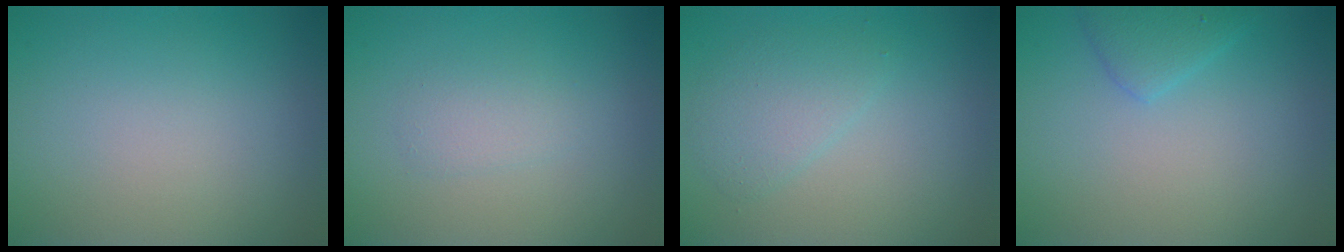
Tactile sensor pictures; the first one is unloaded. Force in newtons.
{"total": 1.3, "press": 1.3, "slide": 0.0}
{"total": 2.6, "press": 2.6, "slide": 0.3}
{"total": 2.0, "press": 2.0, "slide": 0.1}